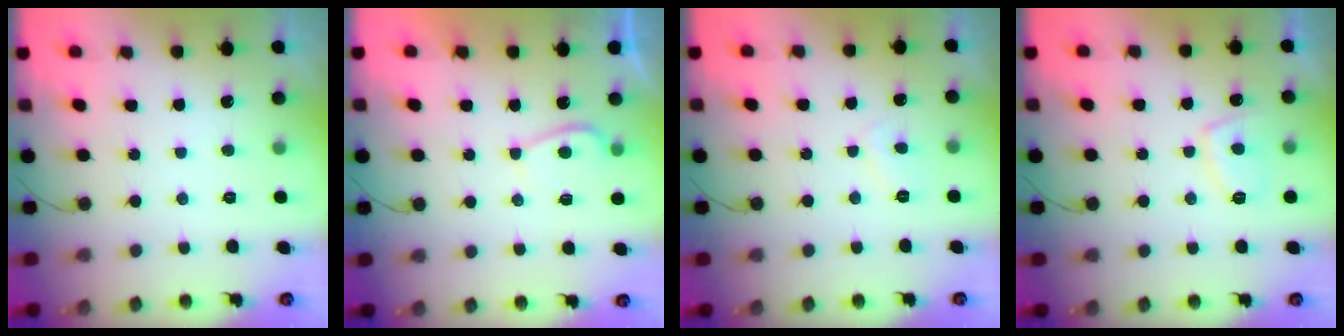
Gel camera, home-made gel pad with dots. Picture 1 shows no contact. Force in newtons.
{"total": 3.2, "press": 3.1, "slide": 0.8}
{"total": 3.4, "press": 3.4, "slide": 0.4}
{"total": 6.3, "press": 6.2, "slide": 1.1}